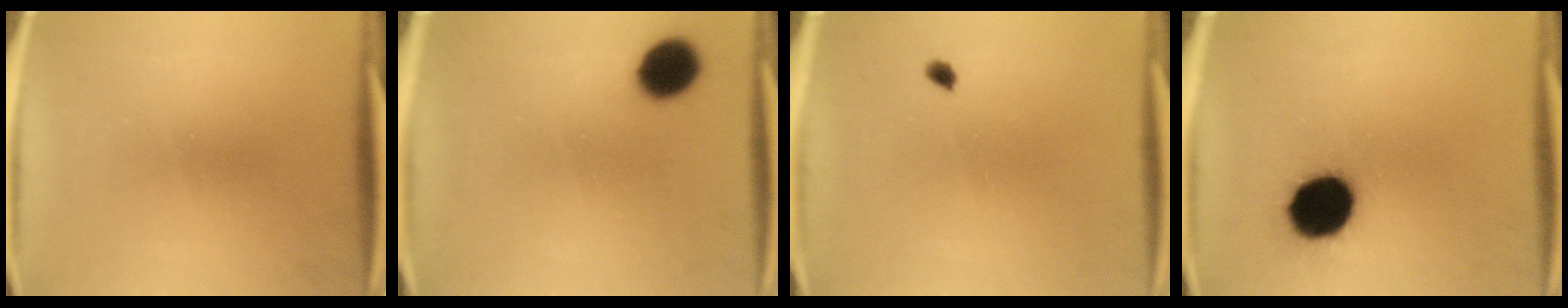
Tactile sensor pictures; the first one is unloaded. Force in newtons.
{"total": 8.5}
{"total": 1.1}
{"total": 15.3}